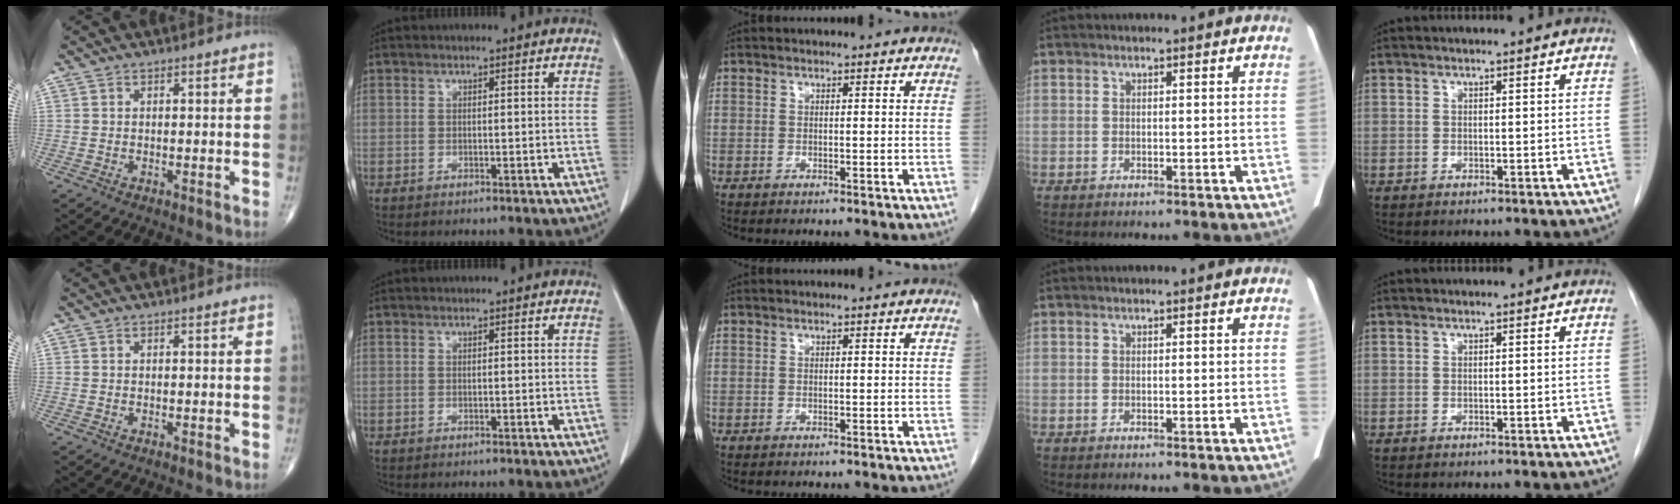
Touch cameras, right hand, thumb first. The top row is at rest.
{}